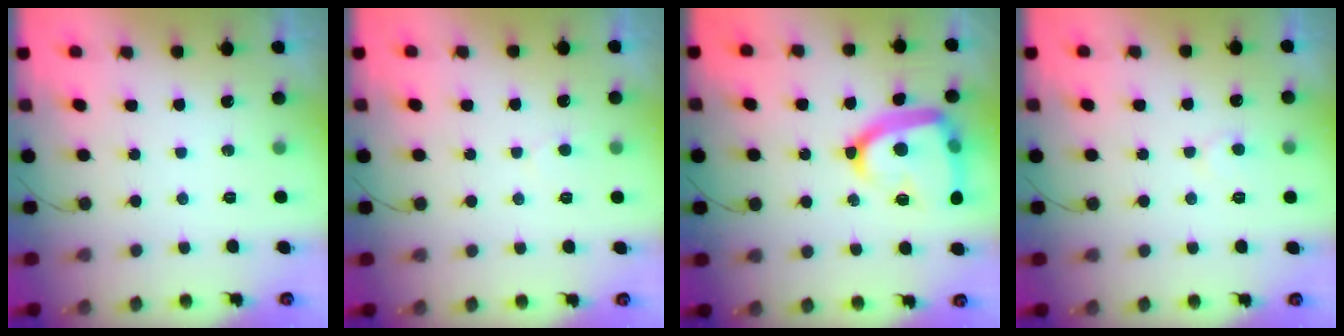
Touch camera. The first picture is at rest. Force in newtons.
{"total": 4.3, "press": 4.3, "slide": 0.4}
{"total": 18.8, "press": 18.8, "slide": 1.1}
{"total": 5.1, "press": 5.1, "slide": 0.4}